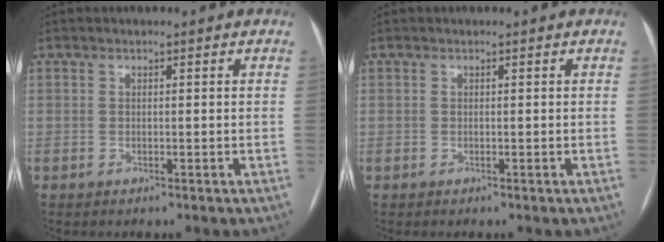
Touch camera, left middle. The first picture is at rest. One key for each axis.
{"total": 0.0}